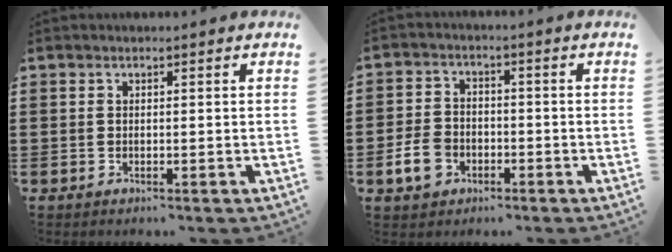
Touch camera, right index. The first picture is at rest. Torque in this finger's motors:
{"motor_torque": [0.74, 0.68, 0.02, -0.03]}